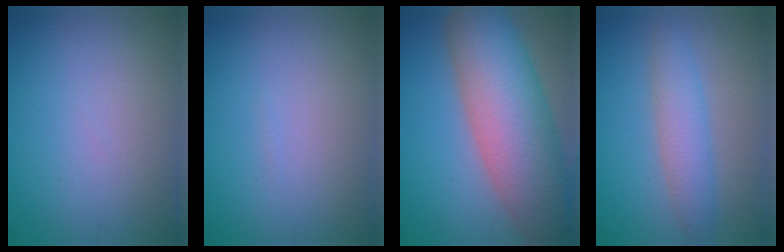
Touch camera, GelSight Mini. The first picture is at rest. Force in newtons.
{"total": 0.0}
{"total": 11.8, "press": 11.8, "slide": 0.5}
{"total": 3.4, "press": 3.4, "slide": 0.1}